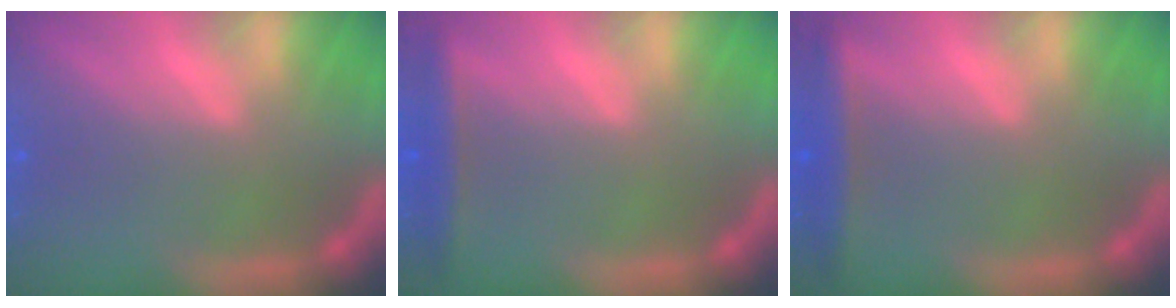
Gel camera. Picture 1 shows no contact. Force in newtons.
{"total": 2.9}
{"total": 3.4}